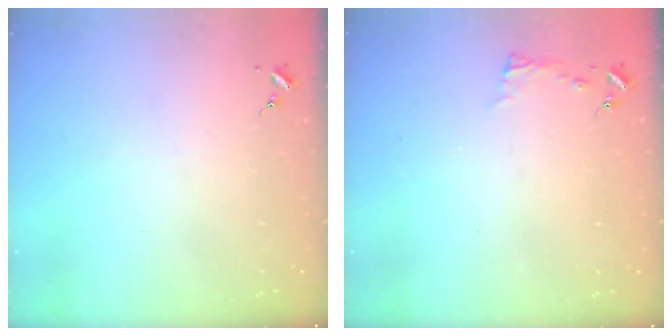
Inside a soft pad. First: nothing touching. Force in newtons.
{"total": 3.7, "press": 3.7, "slide": 0.3}